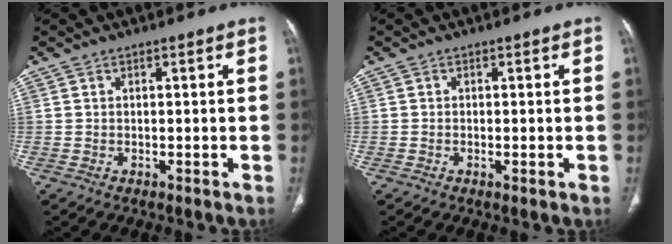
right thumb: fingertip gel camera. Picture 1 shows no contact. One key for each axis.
{"total": 0.9, "fx": -0.3, "fy": 0.2, "fz": 0.8, "tx": -0.018, "ty": -0.003, "tz": -0.005}